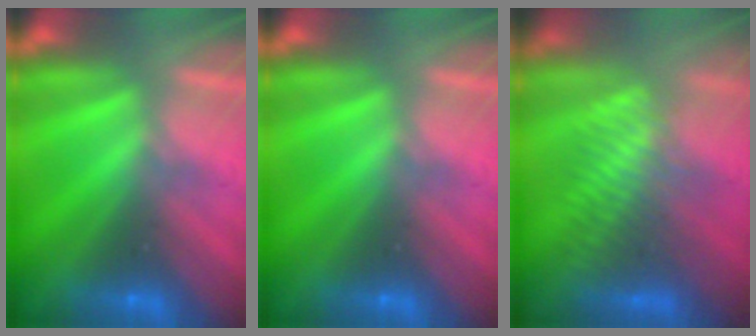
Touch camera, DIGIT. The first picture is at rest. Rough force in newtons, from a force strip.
{"total": 0.0}
{"total": 3.0}